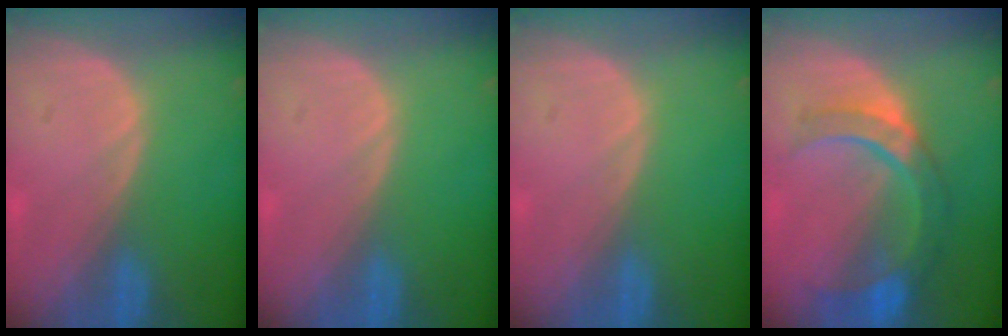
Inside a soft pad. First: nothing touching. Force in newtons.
{"total": 0.0}
{"total": 0.0}
{"total": 8.7, "press": 8.0, "slide": 3.2}